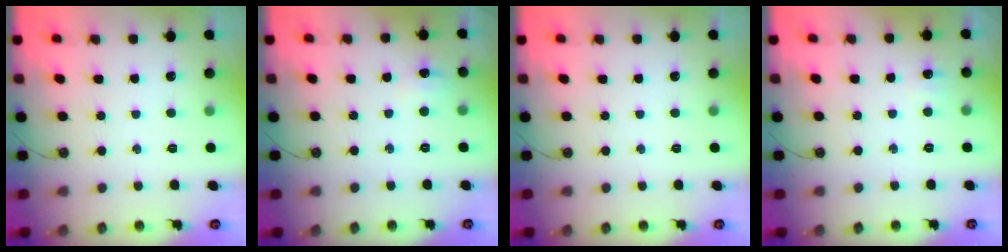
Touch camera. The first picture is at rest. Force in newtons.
{"total": 4.3, "press": 4.3, "slide": 0.5}
{"total": 0.0}
{"total": 4.5, "press": 4.4, "slide": 1.1}